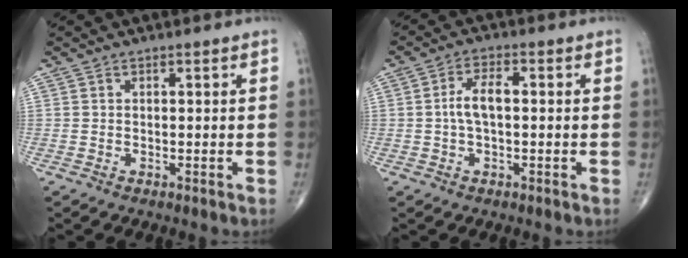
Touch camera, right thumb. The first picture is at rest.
{"total": 4.8, "force": [-0.1, 2.1, 4.3], "torque": [-0.090, 0.015, -0.005]}